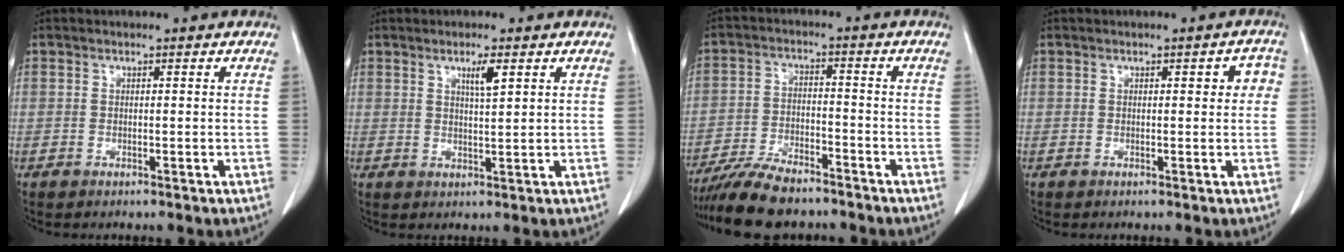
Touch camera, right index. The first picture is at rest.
{"total": 3.0, "force": [1.5, 0.1, 2.5], "torque": [-0.045, -0.004, 0.026]}
{"total": 9.7, "force": [-8.5, 2.4, 4.1], "torque": [-0.073, -0.017, -0.147]}
{"total": 2.8, "force": [0.6, 1.3, 2.4], "torque": [-0.018, 0.013, 0.004]}